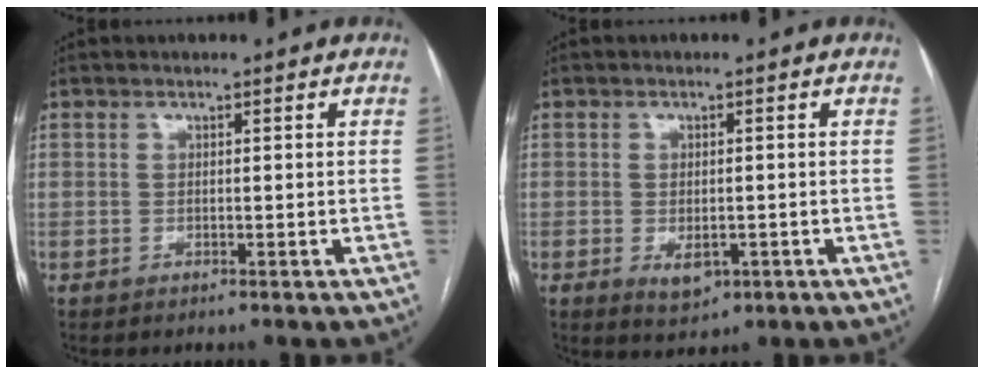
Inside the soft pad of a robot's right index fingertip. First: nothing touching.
{"total": 3.6, "force": [-1.2, 2.0, 2.8], "torque": [-0.043, -0.003, -0.007]}